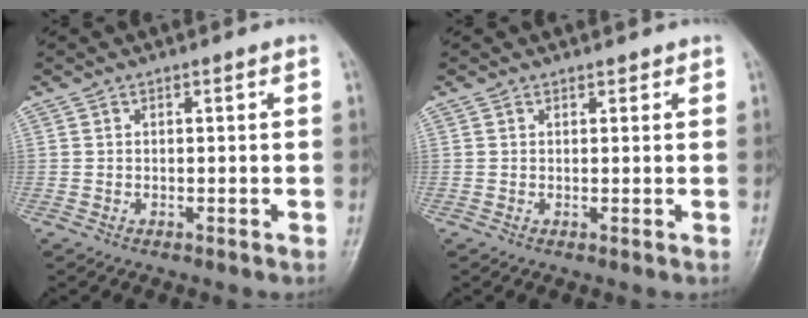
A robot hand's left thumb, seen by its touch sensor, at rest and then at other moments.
{"total": 1.1, "force": [0.9, 0.7, 0.0], "torque": [0.012, -0.006, 0.007]}